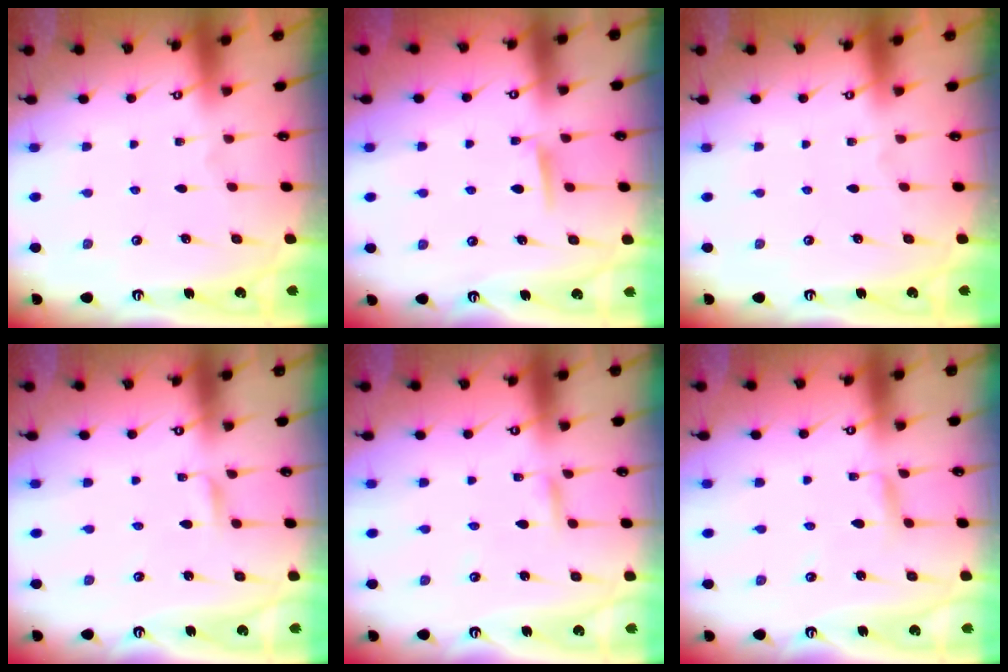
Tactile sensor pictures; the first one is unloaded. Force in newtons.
{"total": 5.0, "press": 4.9, "slide": 0.6}
{"total": 0.0}
{"total": 1.4, "press": 1.4, "slide": 0.1}
{"total": 2.1, "press": 2.1, "slide": 0.1}
{"total": 2.4, "press": 2.4, "slide": 0.2}